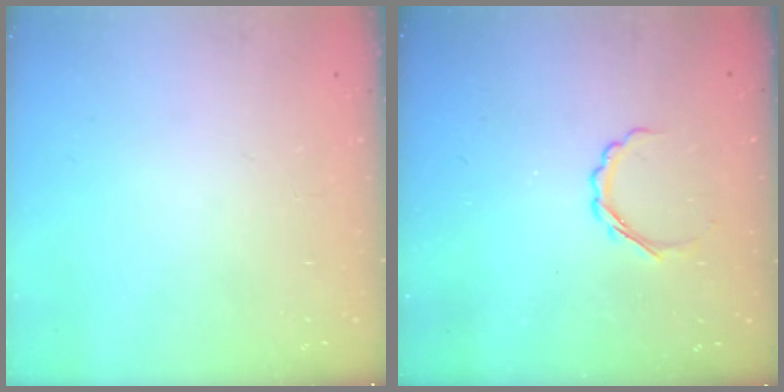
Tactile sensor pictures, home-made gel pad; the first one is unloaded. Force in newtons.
{"total": 4.4, "press": 4.2, "slide": 1.1}